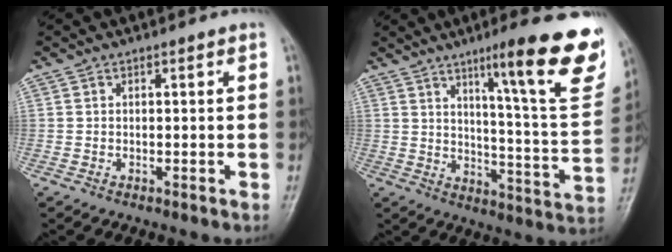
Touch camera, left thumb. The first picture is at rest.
{"total": 22.4, "force": [12.3, 3.3, 18.4], "torque": [-0.218, -0.053, 0.177]}